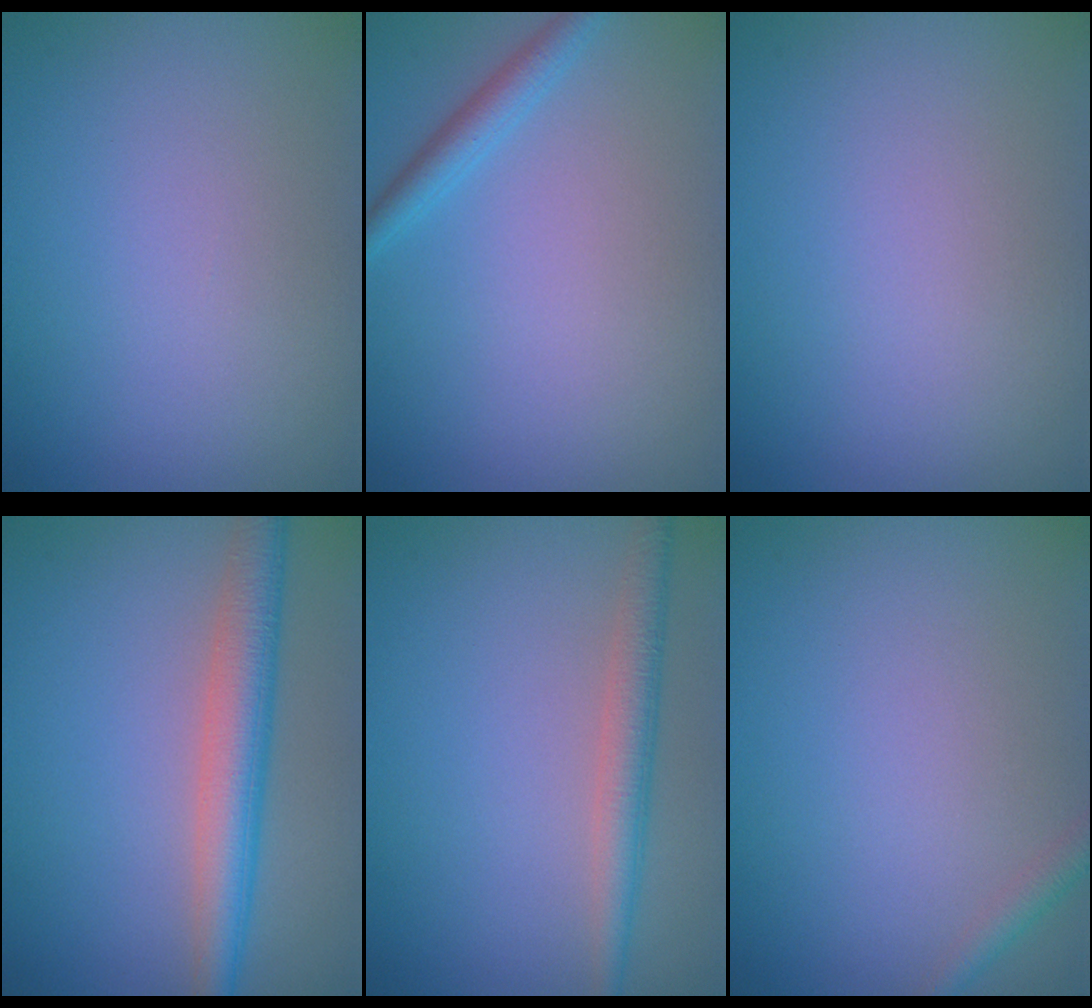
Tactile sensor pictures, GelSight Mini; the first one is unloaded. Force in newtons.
{"total": 2.0, "press": 2.0, "slide": 0.1}
{"total": 0.0}
{"total": 5.0, "press": 5.0, "slide": 0.1}
{"total": 3.0, "press": 3.0, "slide": 0.1}
{"total": 1.3, "press": 1.3, "slide": 0.1}